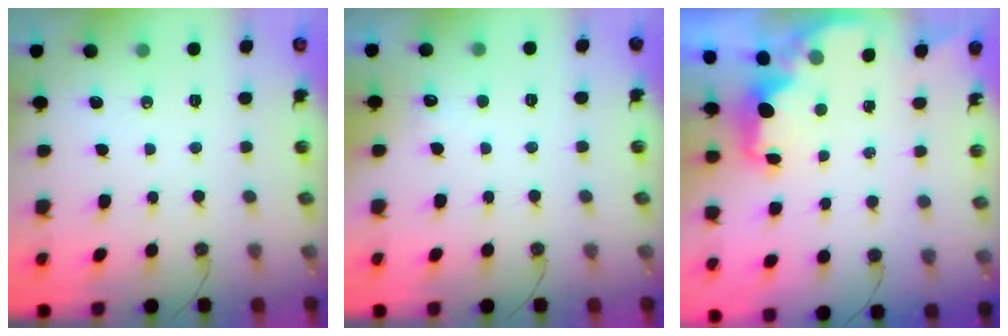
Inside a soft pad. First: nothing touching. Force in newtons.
{"total": 2.9, "press": 2.7, "slide": 1.1}
{"total": 2.4, "press": 2.2, "slide": 0.7}